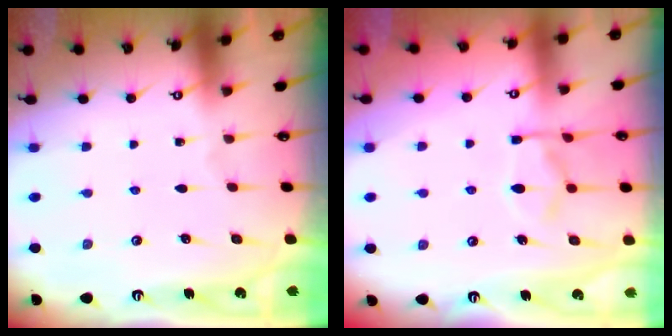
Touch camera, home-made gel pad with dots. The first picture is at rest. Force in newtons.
{"total": 7.3, "press": 7.1, "slide": 1.6}